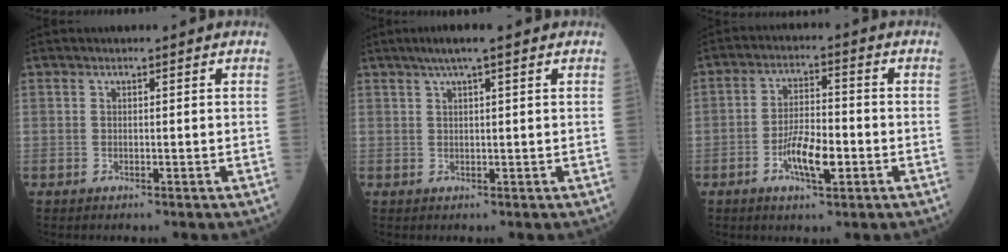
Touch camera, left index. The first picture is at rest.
{"total": 4.5, "force": [3.1, 0.3, 3.2], "torque": [-0.058, 0.023, 0.051]}
{"total": 6.7, "force": [-2.6, 2.0, 5.9], "torque": [-0.112, 0.000, -0.048]}